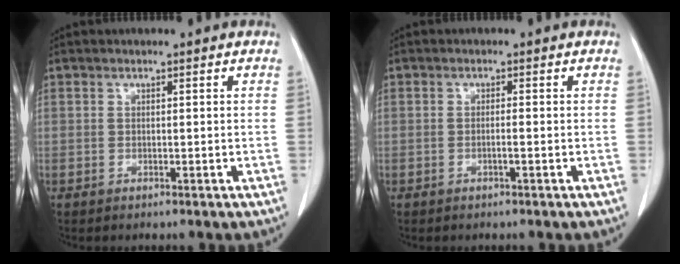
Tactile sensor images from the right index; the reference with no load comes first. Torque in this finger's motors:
{"motor_torque": [-0.23, 0.03, -0.02, -0.01]}